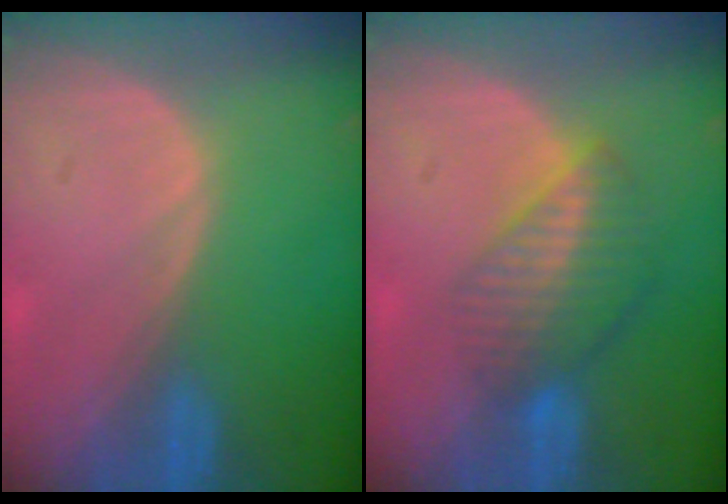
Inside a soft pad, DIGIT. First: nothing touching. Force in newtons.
{"total": 7.0, "press": 6.1, "slide": 3.5}